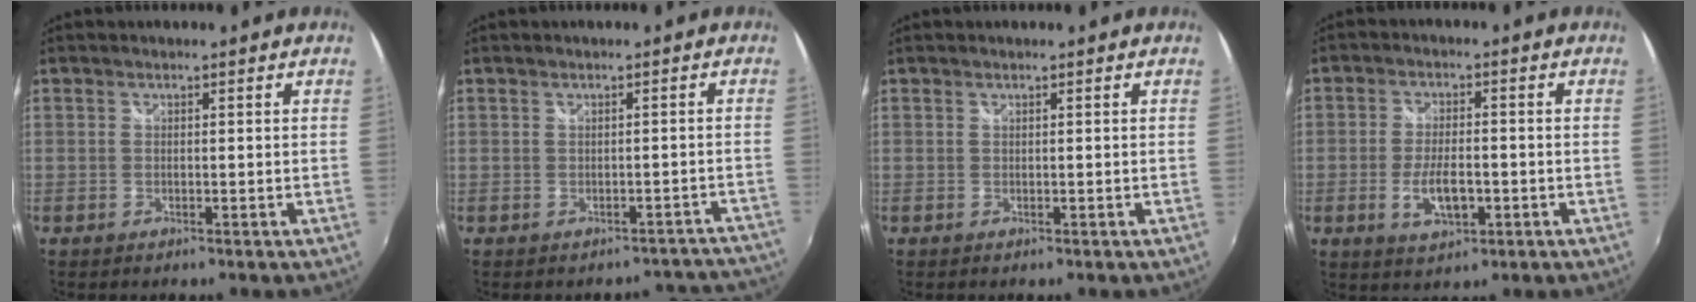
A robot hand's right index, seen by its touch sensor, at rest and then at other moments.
{"total": 9.5, "force": [-9.0, 2.9, 0.5], "torque": [0.012, 0.027, -0.089]}
{"total": 0.0}
{"total": 6.9, "force": [-2.0, 2.9, 6.0], "torque": [-0.121, -0.007, -0.033]}